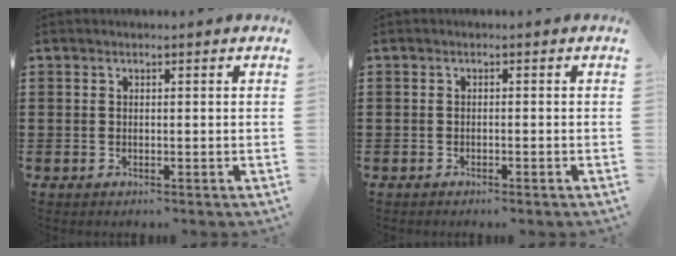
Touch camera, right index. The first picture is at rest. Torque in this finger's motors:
{"motor_torque": [0.17, -0.10, 0.00, -0.02]}